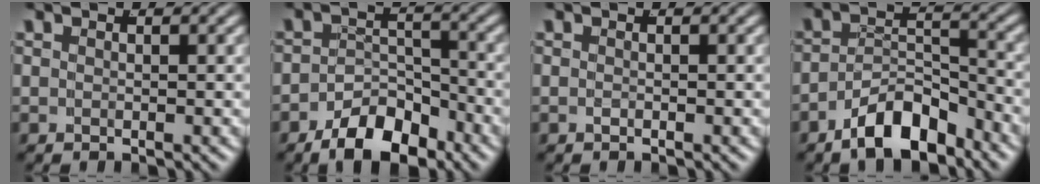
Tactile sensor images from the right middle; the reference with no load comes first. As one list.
[{"total": 5.7, "force": [-4.1, 2.7, 3.0], "torque": [-0.036, -0.006, -0.068]}, {"total": 0.0}, {"total": 5.9, "force": [-4.6, 2.4, 2.9], "torque": [-0.028, 0.003, -0.080]}]